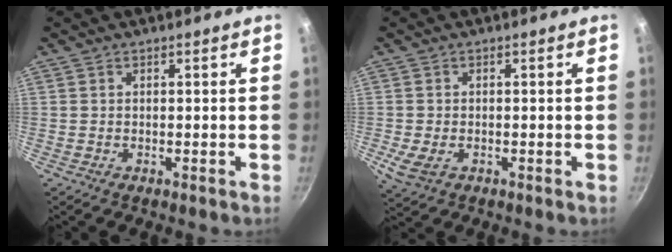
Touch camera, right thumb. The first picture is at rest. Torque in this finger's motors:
{"motor_torque": [2.78, 2.23, 0.25, 0.27, 0.13]}